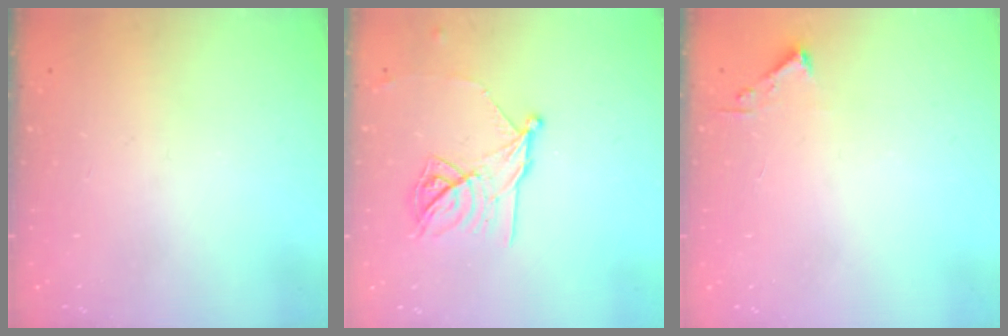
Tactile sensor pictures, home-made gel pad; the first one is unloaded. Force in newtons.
{"total": 12.9, "press": 12.9, "slide": 0.2}
{"total": 2.4, "press": 2.4, "slide": 0.3}